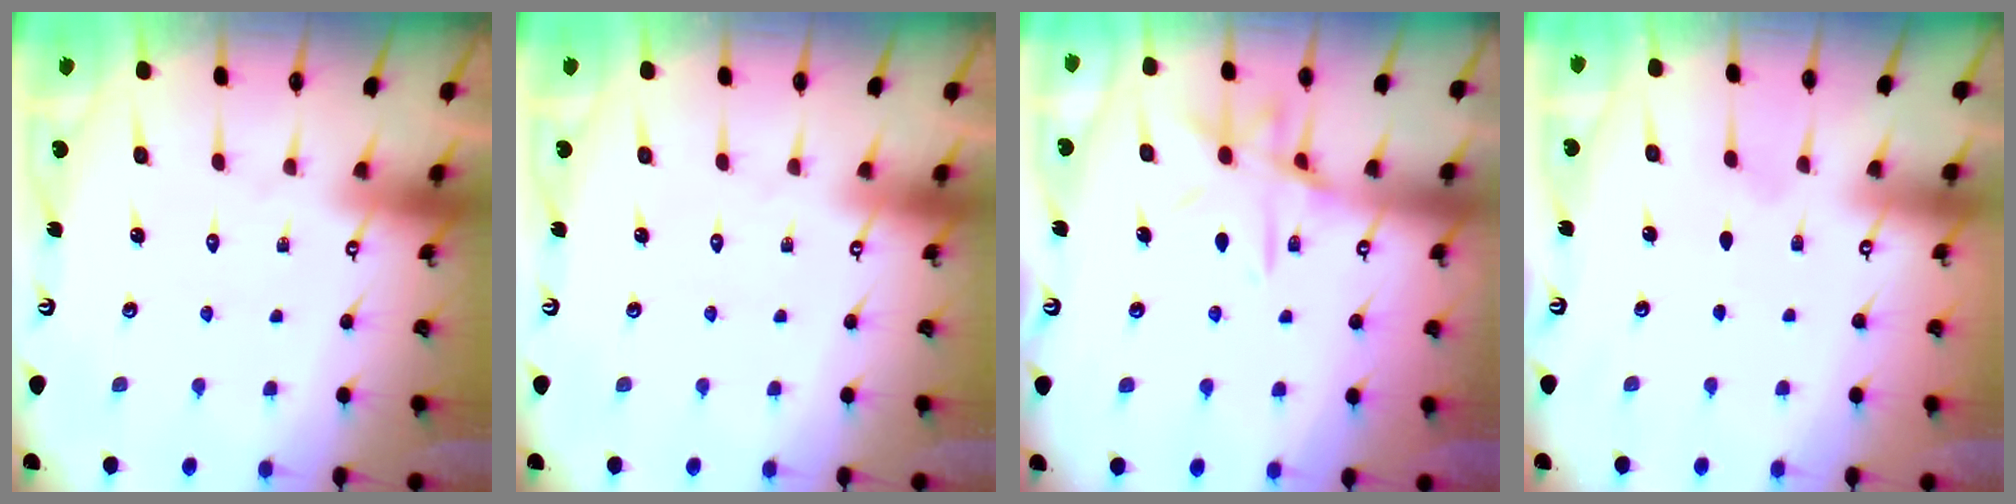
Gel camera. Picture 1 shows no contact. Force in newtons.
{"total": 0.0}
{"total": 12.2, "press": 12.2, "slide": 0.8}
{"total": 2.7, "press": 2.3, "slide": 1.6}